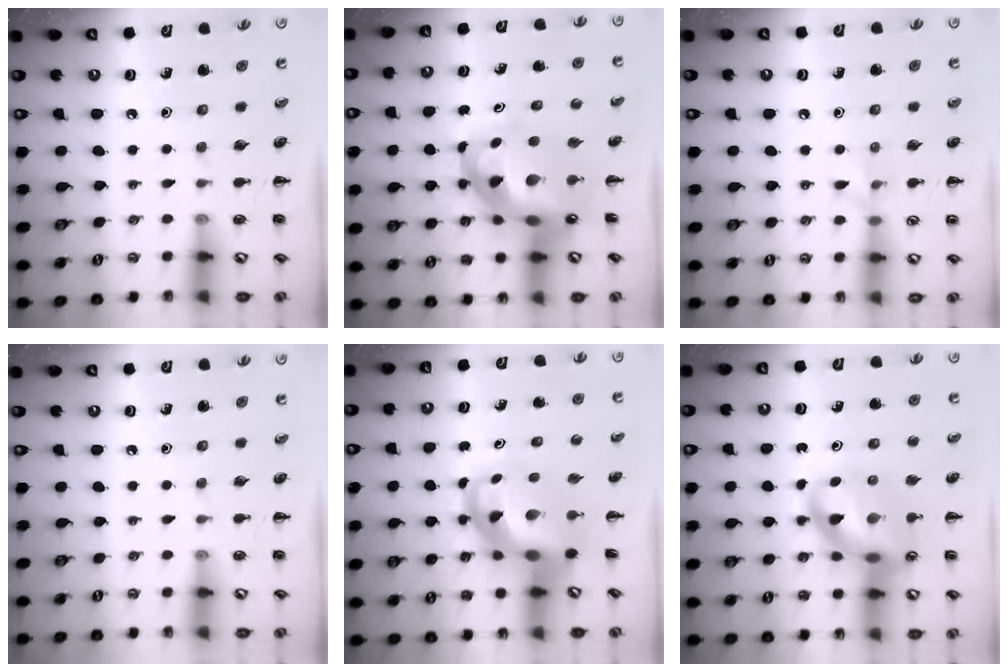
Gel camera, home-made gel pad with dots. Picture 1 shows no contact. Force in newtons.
{"total": 9.5, "press": 9.1, "slide": 2.7}
{"total": 5.4, "press": 5.2, "slide": 1.6}
{"total": 0.0}
{"total": 7.4, "press": 7.1, "slide": 2.2}
{"total": 14.2, "press": 13.7, "slide": 3.7}